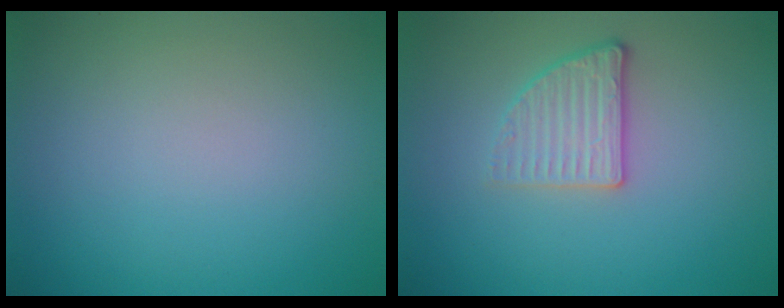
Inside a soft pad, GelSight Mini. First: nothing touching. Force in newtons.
{"total": 2.6, "press": 2.3, "slide": 1.2}